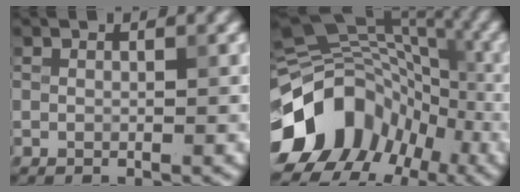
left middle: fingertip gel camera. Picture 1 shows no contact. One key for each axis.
{"total": 13.8, "fx": -5.9, "fy": 10.3, "fz": 7.1, "tx": -0.134, "ty": 0.014, "tz": -0.111}